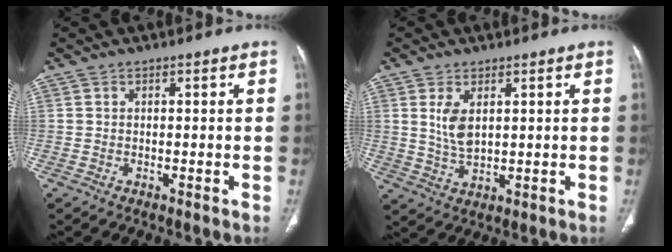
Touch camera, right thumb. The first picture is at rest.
{"total": 5.4, "force": [1.7, 2.8, 4.3], "torque": [-0.082, -0.012, 0.044]}